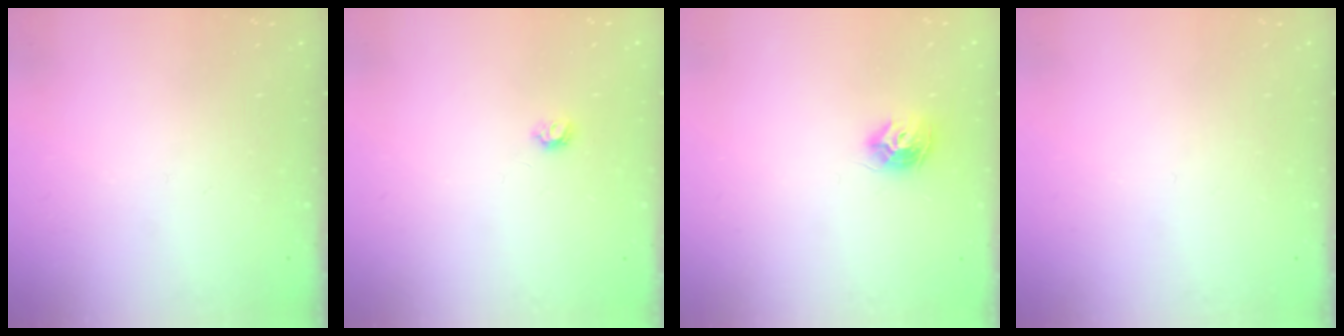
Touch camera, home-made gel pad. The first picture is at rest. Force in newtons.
{"total": 3.9, "press": 3.8, "slide": 0.7}
{"total": 8.8, "press": 8.8, "slide": 0.2}
{"total": 0.0}